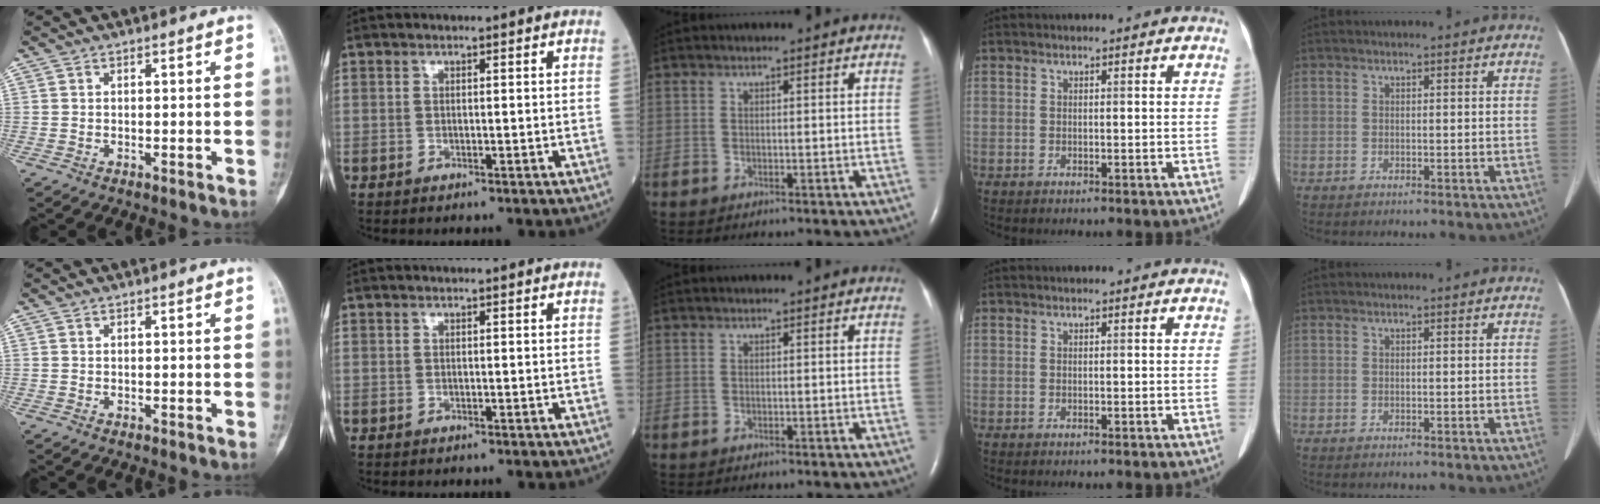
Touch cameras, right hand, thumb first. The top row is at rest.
{}